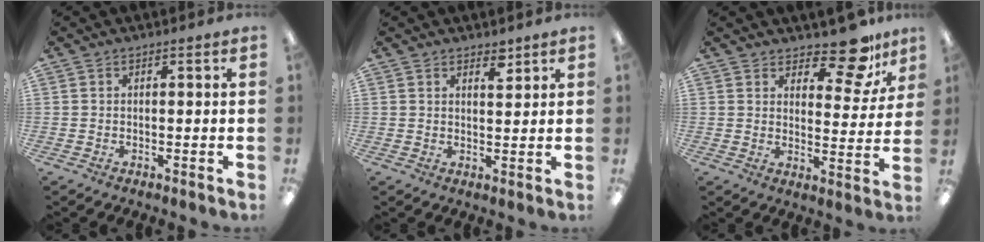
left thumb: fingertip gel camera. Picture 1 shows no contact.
{"total": 3.3, "force": [2.6, 1.3, 1.4], "torque": [-0.008, -0.016, 0.044]}
{"total": 11.5, "force": [9.1, 4.2, 5.7], "torque": [-0.069, -0.063, 0.159]}